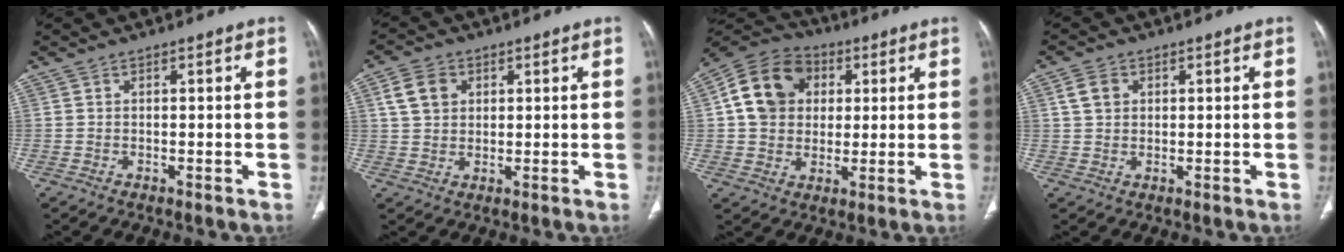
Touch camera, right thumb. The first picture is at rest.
{"total": 6.0, "force": [2.1, 4.6, 3.2], "torque": [-0.043, 0.001, 0.040]}
{"total": 14.1, "force": [2.8, 11.6, 7.5], "torque": [-0.116, 0.010, 0.041]}
{"total": 3.6, "force": [1.2, 2.8, 1.9], "torque": [-0.025, 0.002, 0.027]}